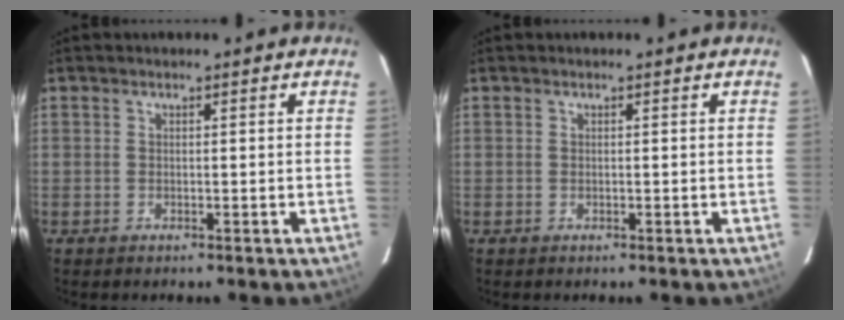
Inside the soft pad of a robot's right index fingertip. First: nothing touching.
{"total": 0.0}